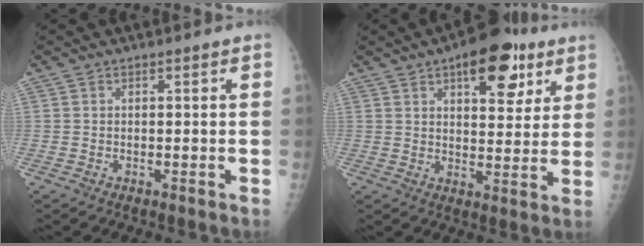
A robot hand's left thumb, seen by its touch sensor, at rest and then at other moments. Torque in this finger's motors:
{"motor_torque": [2.13, 1.90, 1.12, -0.64, 0.38]}